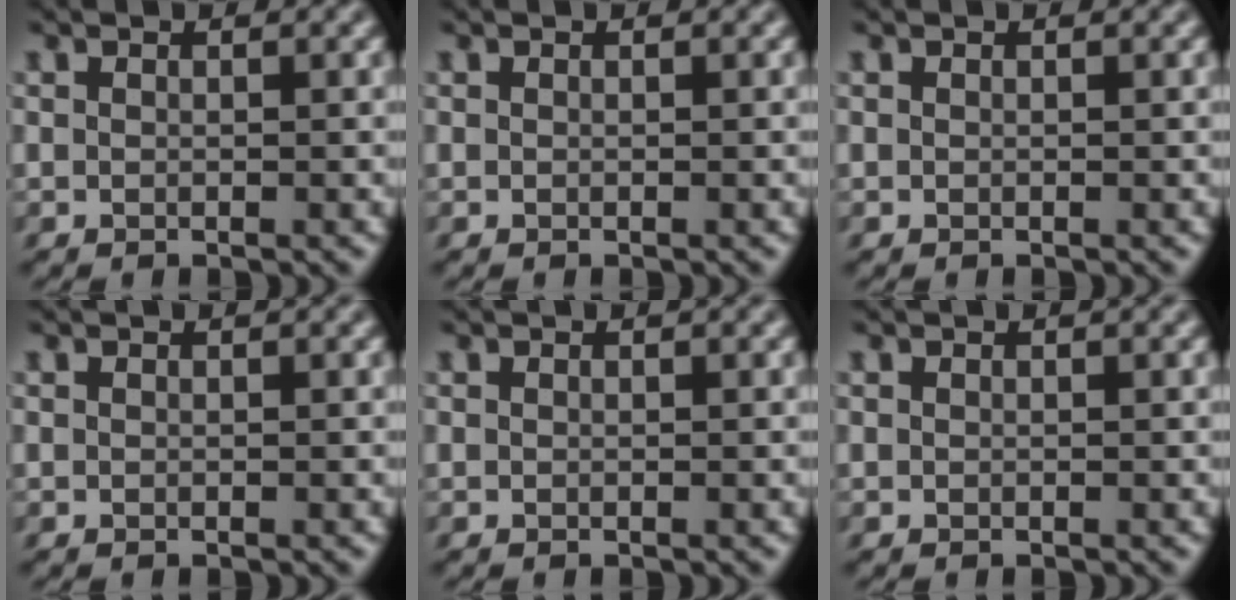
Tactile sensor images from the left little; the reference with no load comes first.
{"total": 0.0}
{"total": 0.0}
{"total": 0.0}
{"total": 0.0}
{"total": 0.0}